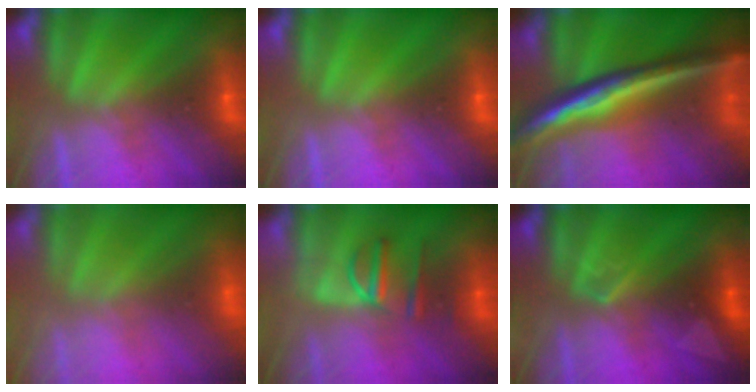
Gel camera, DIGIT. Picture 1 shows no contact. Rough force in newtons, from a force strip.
{"total": 0.0}
{"total": 7.2}
{"total": 5.9}
{"total": 2.9}
{"total": 2.4}